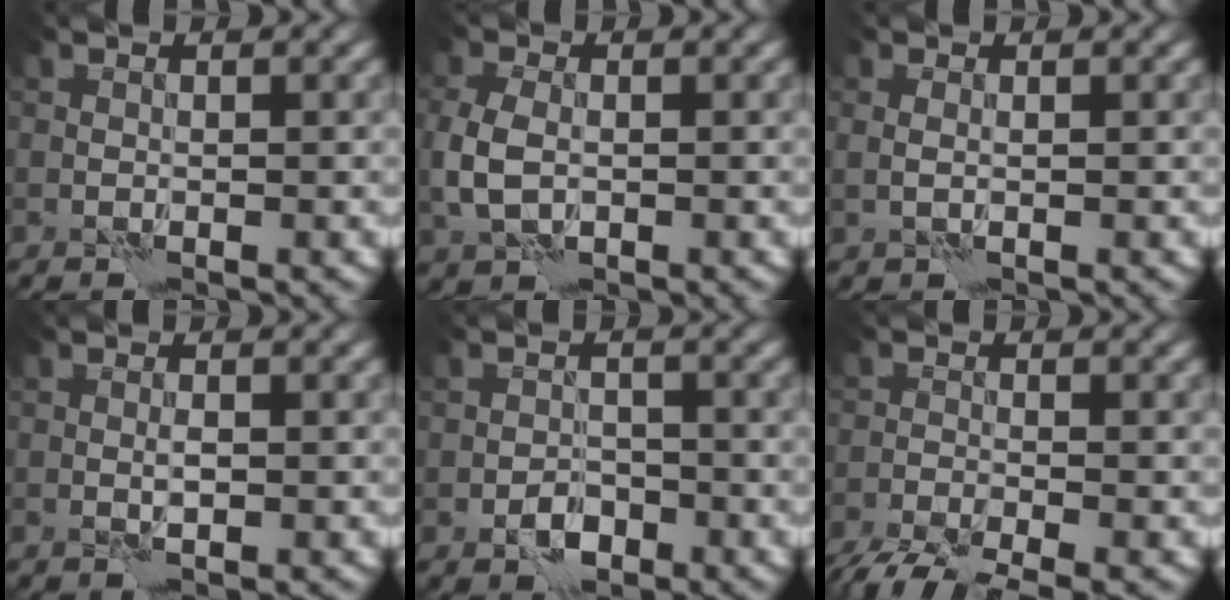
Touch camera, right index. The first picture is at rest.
{"total": 3.6, "force": [-0.4, 2.5, 2.6], "torque": [-0.071, -0.005, -0.012]}
{"total": 0.7, "force": [0.2, 0.3, 0.6], "torque": [-0.016, -0.003, 0.004]}
{"total": 0.9, "force": [-0.1, 0.2, 0.9], "torque": [-0.020, 0.002, -0.004]}
{"total": 2.4, "force": [-1.4, 1.5, 1.3], "torque": [-0.018, 0.004, -0.027]}
{"total": 5.8, "force": [-4.8, 1.0, 3.1], "torque": [-0.058, -0.027, -0.091]}